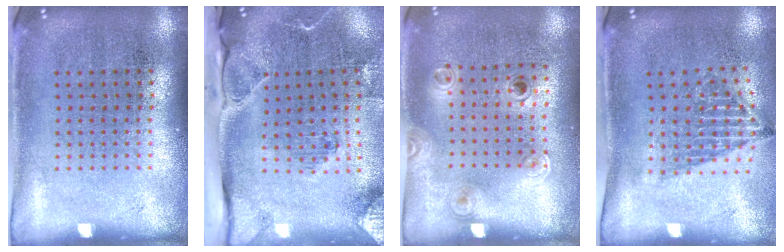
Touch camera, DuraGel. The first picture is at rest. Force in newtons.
{"total": 3.0, "press": 2.3, "slide": 1.9}
{"total": 1.1, "press": 0.8, "slide": 0.7}
{"total": 1.6, "press": 1.2, "slide": 1.0}